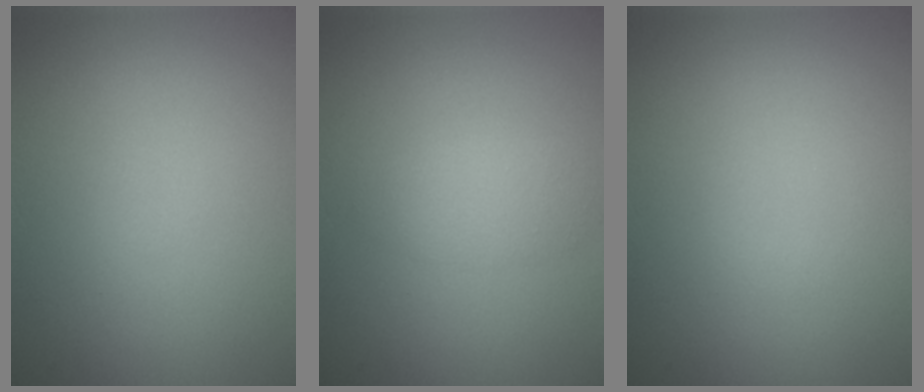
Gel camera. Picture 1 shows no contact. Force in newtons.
{"total": 2.0, "press": 2.0, "slide": 0.1}
{"total": 0.0}